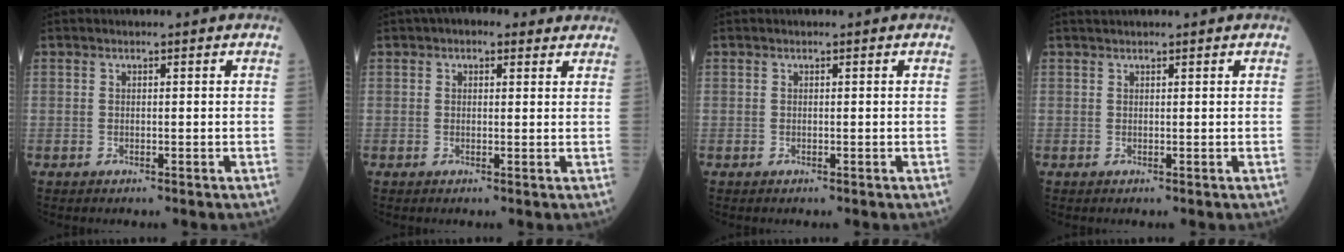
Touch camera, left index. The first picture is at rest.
{"total": 3.7, "force": [2.6, 2.0, 1.8], "torque": [-0.021, 0.028, 0.035]}
{"total": 0.0}
{"total": 1.4, "force": [1.3, 0.1, 0.4], "torque": [-0.008, 0.024, 0.025]}